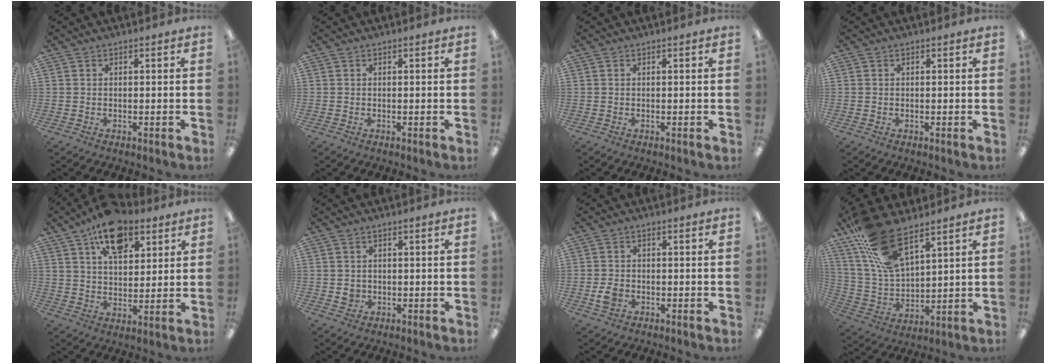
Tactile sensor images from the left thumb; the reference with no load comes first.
{"total": 0.0}
{"total": 0.0}
{"total": 0.0}
{"total": 14.2, "force": [8.6, 7.5, 8.4], "torque": [-0.126, -0.034, 0.152]}
{"total": 2.1, "force": [0.1, 2.0, 0.9], "torque": [-0.009, 0.000, -0.001]}
{"total": 3.2, "force": [-1.0, 2.4, 1.8], "torque": [-0.037, 0.003, -0.018]}
{"total": 17.3, "force": [11.5, 6.6, 11.0], "torque": [-0.243, -0.051, 0.207]}